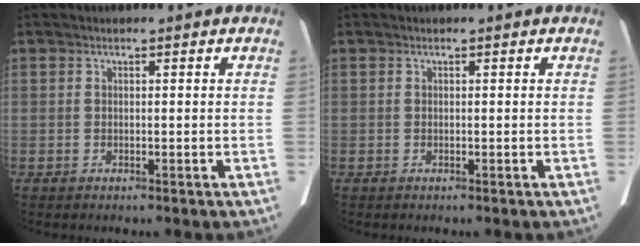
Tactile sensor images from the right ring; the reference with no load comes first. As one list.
[{"total": 0.0}]